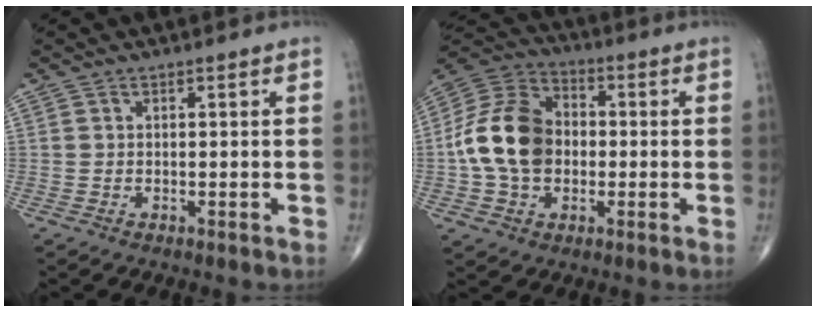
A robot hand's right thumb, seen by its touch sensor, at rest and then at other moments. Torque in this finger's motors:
{"motor_torque": [2.13, 2.08, 0.89, -0.80, 0.39]}